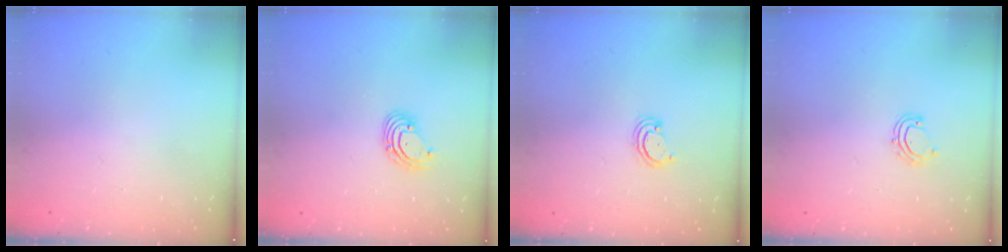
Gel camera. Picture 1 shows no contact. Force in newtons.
{"total": 3.3, "press": 3.3, "slide": 0.4}
{"total": 3.3, "press": 3.2, "slide": 0.4}
{"total": 5.6, "press": 5.4, "slide": 1.5}